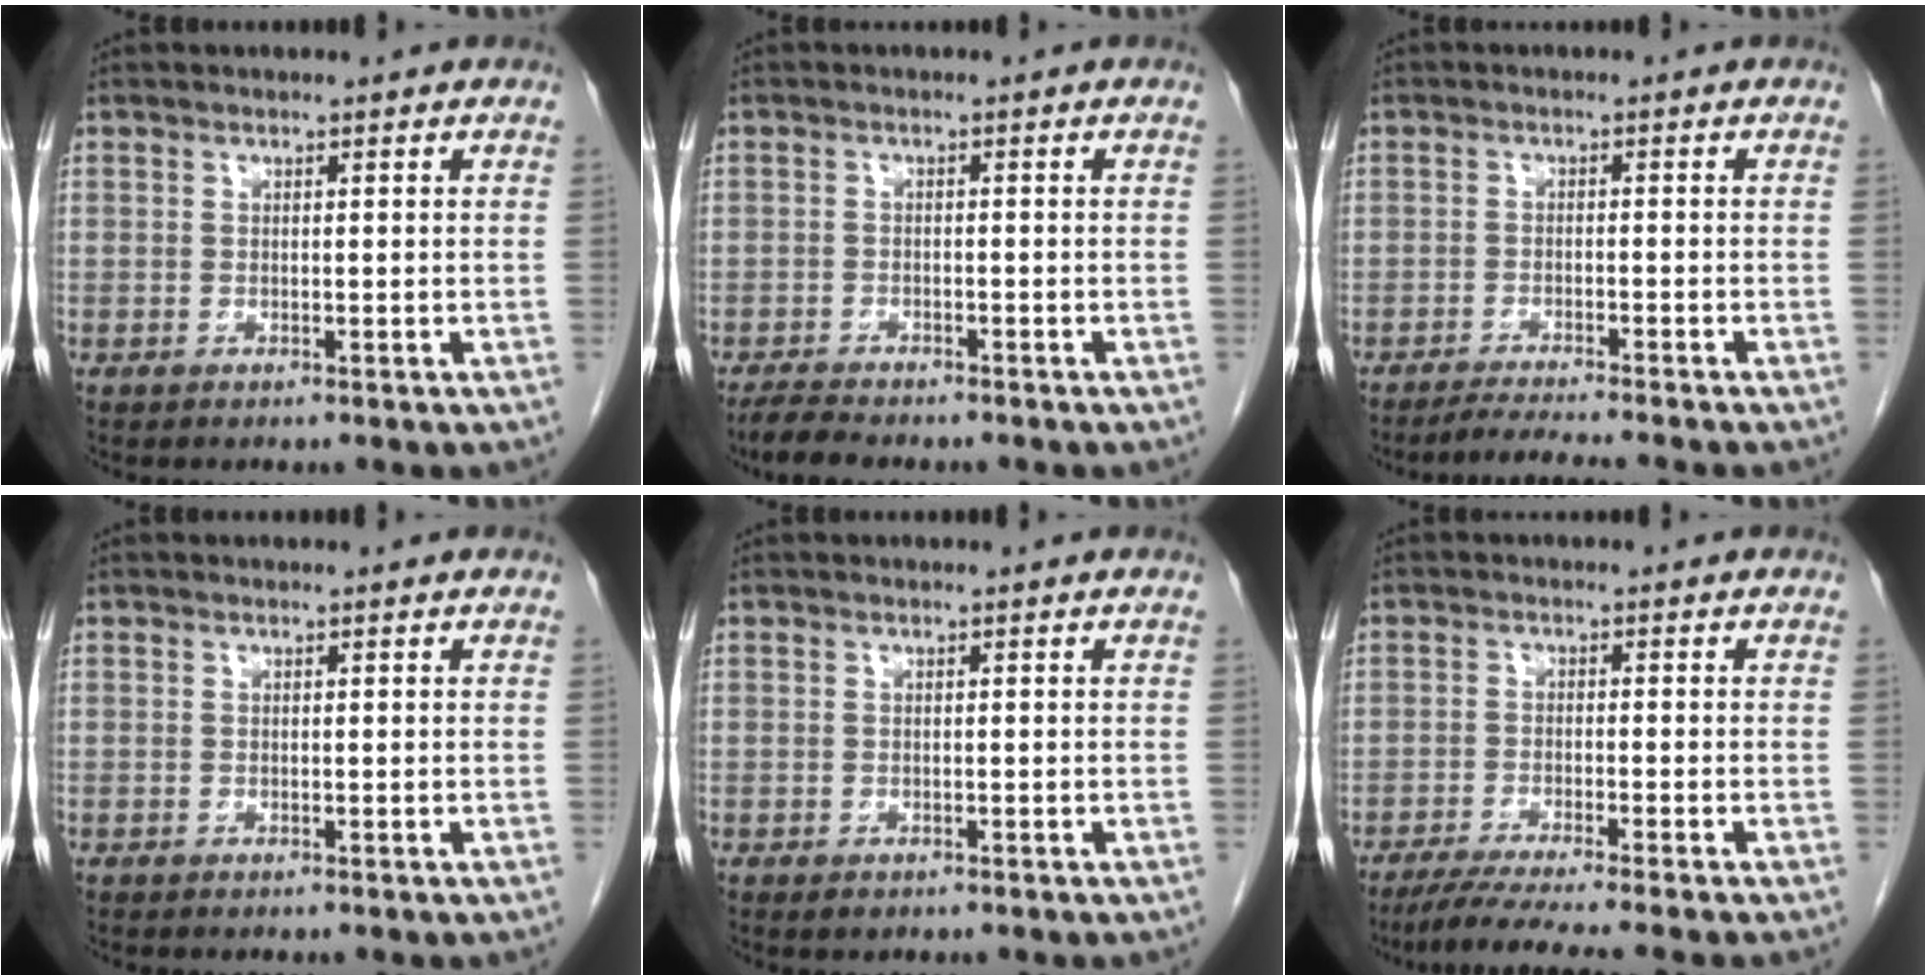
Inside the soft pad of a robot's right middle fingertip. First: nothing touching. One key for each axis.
{"total": 3.9, "fx": -3.5, "fy": 0.7, "fz": 1.6, "tx": -0.038, "ty": -0.014, "tz": -0.059}
{"total": 5.3, "fx": -4.8, "fy": -1.0, "fz": 2.1, "tx": -0.030, "ty": -0.018, "tz": -0.077}
{"total": 0.0}
{"total": 0.6, "fx": -0.4, "fy": 0.4, "fz": 0.3, "tx": -0.007, "ty": -0.001, "tz": -0.002}
{"total": 8.3, "fx": -6.9, "fy": -1.5, "fz": 4.3, "tx": -0.058, "ty": -0.027, "tz": -0.111}